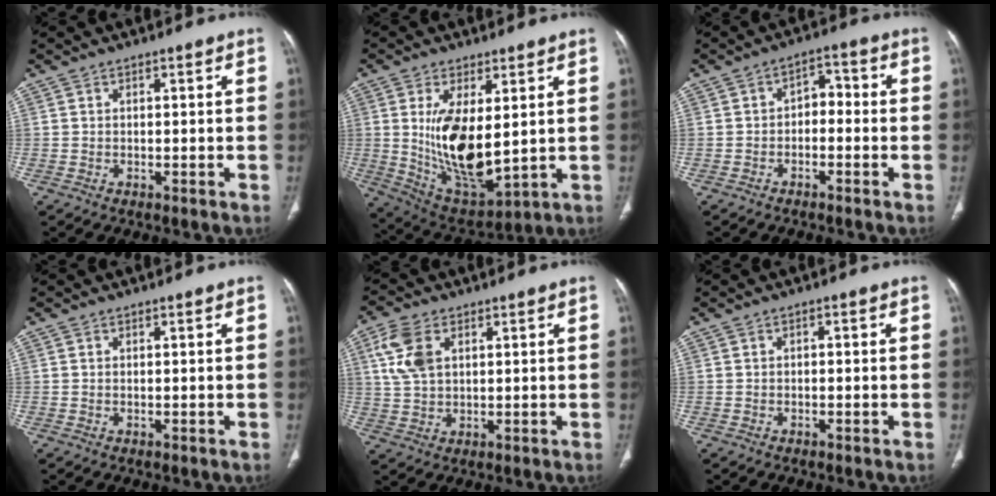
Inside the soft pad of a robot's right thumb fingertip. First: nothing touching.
{"total": 15.3, "force": [1.9, 6.8, 13.6], "torque": [-0.236, -0.030, 0.057]}
{"total": 4.3, "force": [-1.2, 2.9, 3.0], "torque": [-0.030, 0.030, -0.028]}
{"total": 0.0}
{"total": 8.0, "force": [2.8, 4.9, 5.6], "torque": [-0.120, 0.002, 0.060]}
{"total": 0.6, "force": [-0.1, 0.3, 0.5], "torque": [-0.008, 0.002, -0.002]}